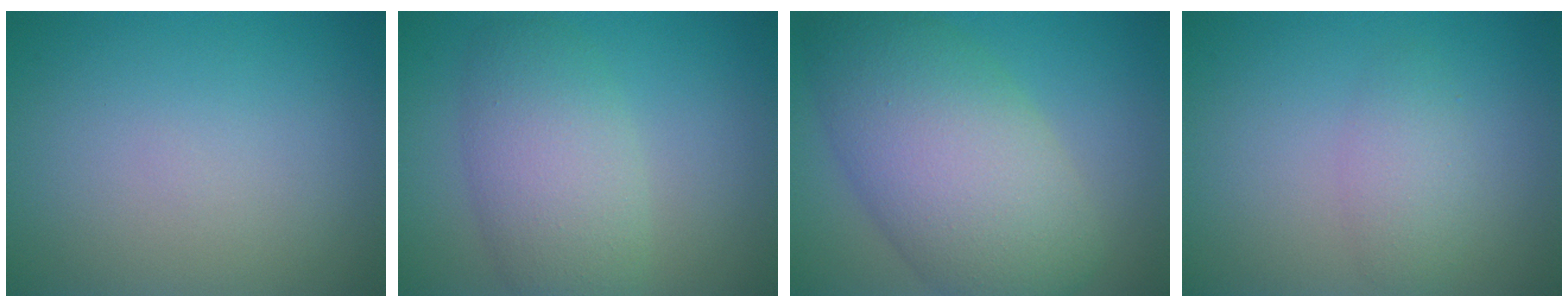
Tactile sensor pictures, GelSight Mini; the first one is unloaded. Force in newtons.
{"total": 5.6, "press": 5.6, "slide": 0.1}
{"total": 10.0, "press": 10.0, "slide": 0.2}
{"total": 2.1, "press": 2.1, "slide": 0.0}